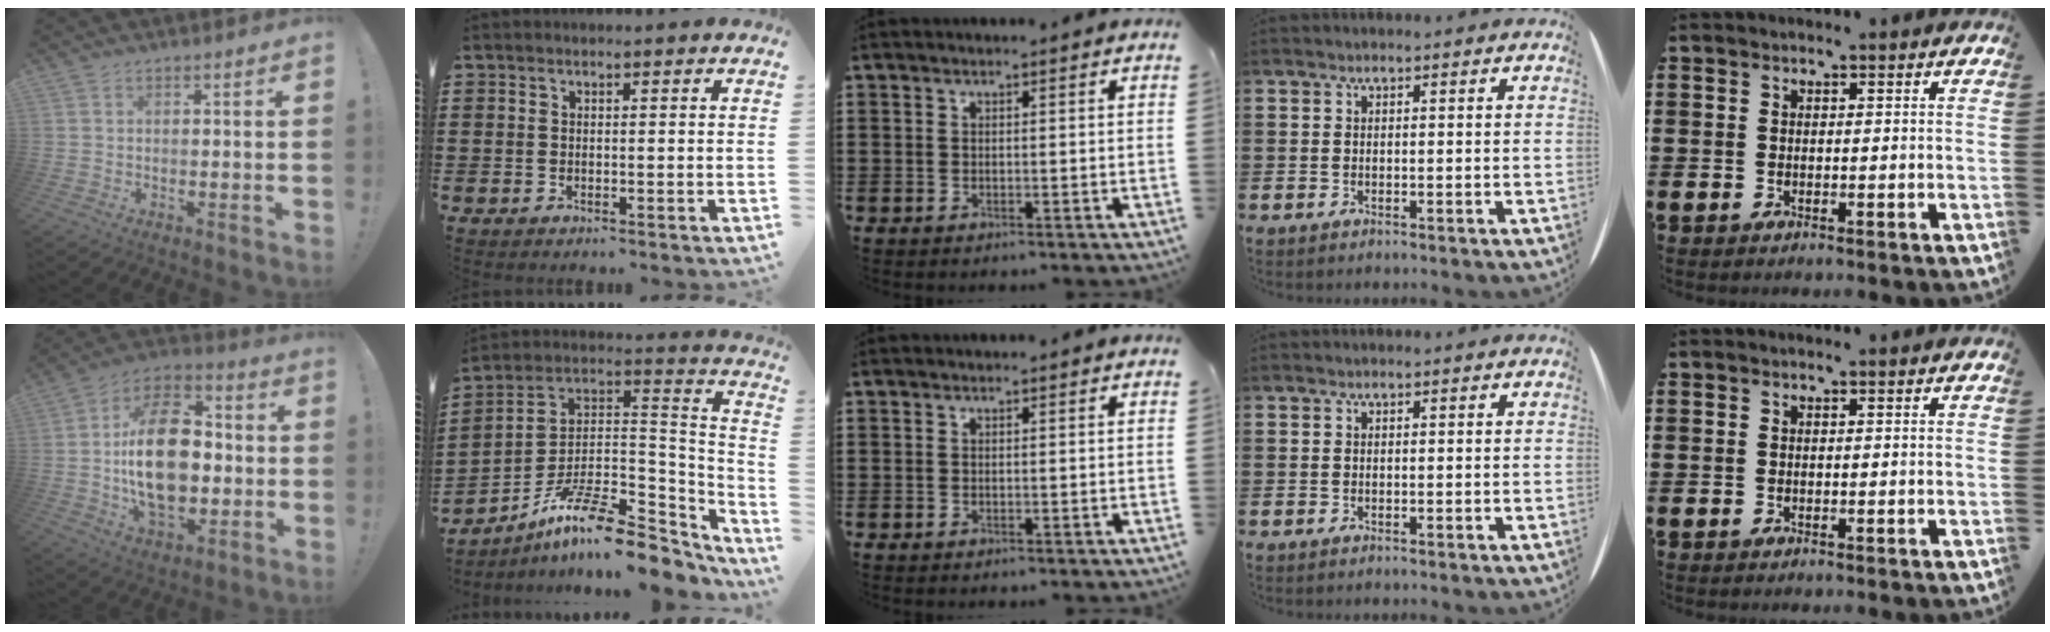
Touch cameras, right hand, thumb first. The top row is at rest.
{"thumb": {"total": 24.0, "force": [-1.6, 14.9, 18.7], "torque": [-0.329, 0.014, -0.020]}, "index": {"total": 13.2, "force": [-9.2, 3.5, 8.8], "torque": [-0.156, 0.020, -0.167]}}